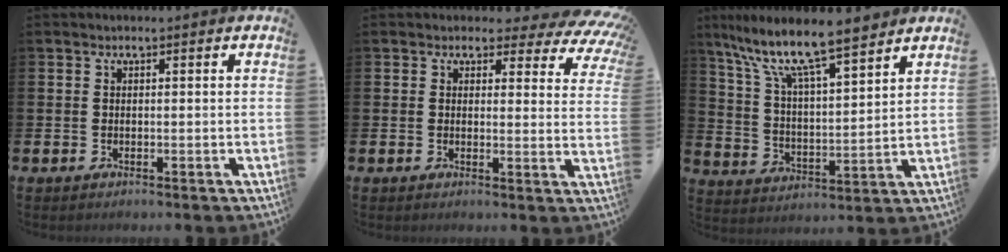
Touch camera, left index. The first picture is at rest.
{"total": 3.1, "force": [2.1, 1.9, 1.2], "torque": [-0.019, -0.023, 0.028]}
{"total": 10.2, "force": [8.9, 1.8, 4.8], "torque": [-0.122, -0.055, 0.151]}